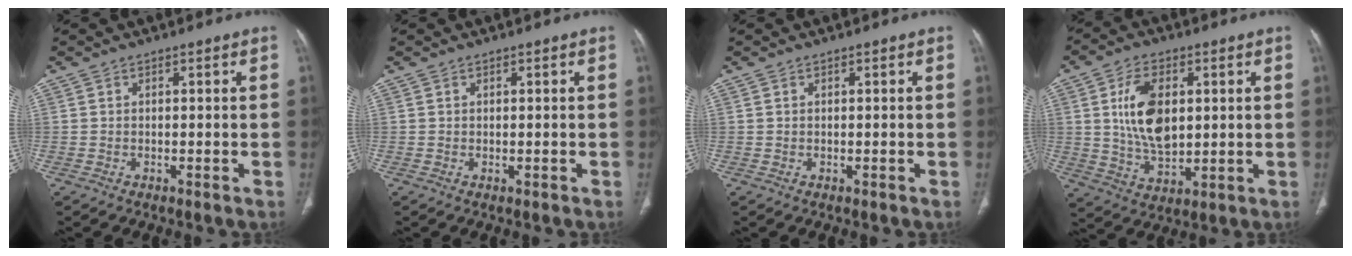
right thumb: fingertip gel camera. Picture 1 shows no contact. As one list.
[{"total": 0.0}, {"total": 0.0}, {"total": 12.1, "force": [2.3, 7.1, 9.5], "torque": [-0.160, -0.012, 0.049]}]